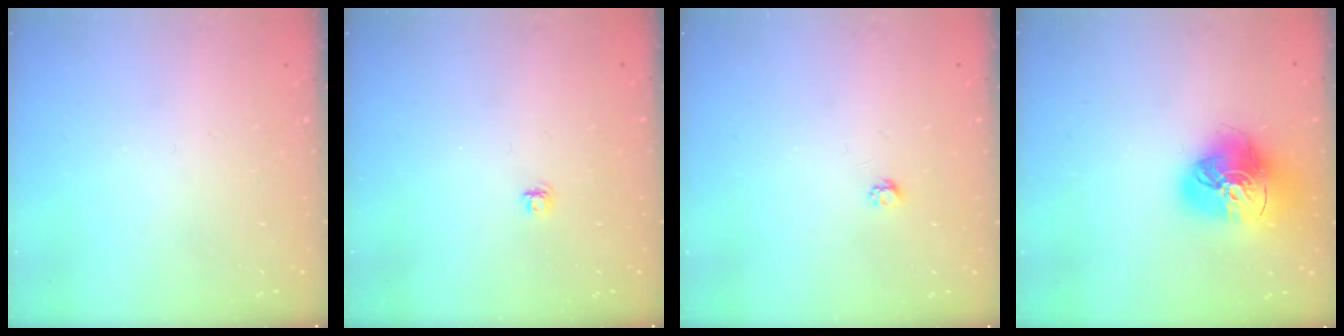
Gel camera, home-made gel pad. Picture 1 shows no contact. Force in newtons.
{"total": 4.1, "press": 4.1, "slide": 0.5}
{"total": 2.7, "press": 2.7, "slide": 0.4}
{"total": 17.6, "press": 17.5, "slide": 1.7}